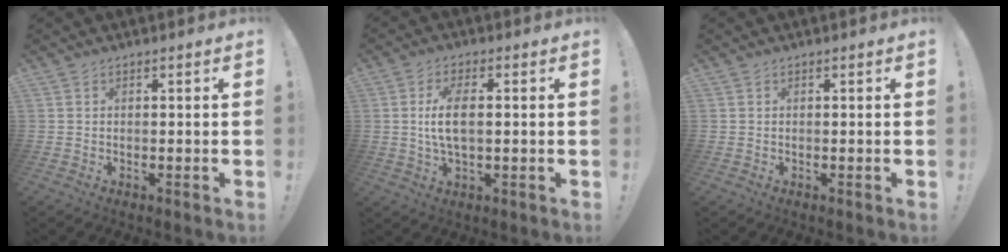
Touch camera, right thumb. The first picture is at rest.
{"total": 7.8, "force": [0.3, 3.3, 7.1], "torque": [-0.137, -0.004, 0.001]}
{"total": 0.0}